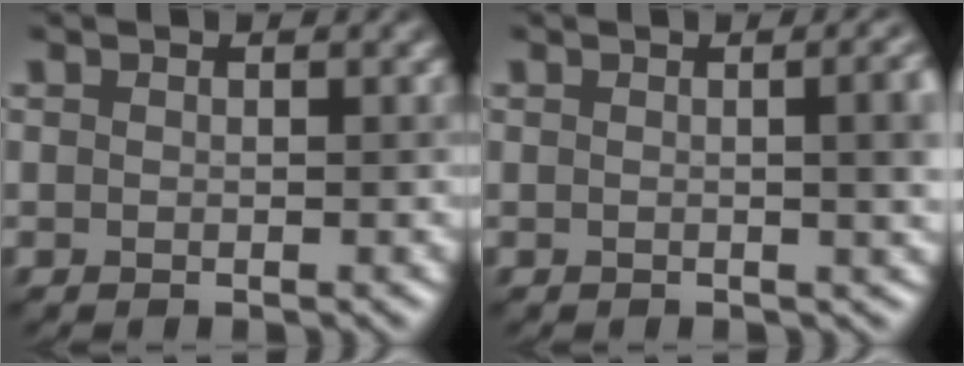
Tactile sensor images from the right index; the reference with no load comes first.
{"total": 5.6, "force": [0.4, 2.4, 5.0], "torque": [-0.012, 0.016, 0.001]}